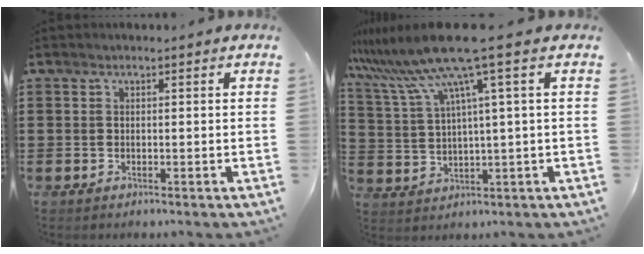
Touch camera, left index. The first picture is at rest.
{"total": 10.4, "force": [6.3, -0.2, 8.2], "torque": [-0.200, -0.034, 0.099]}